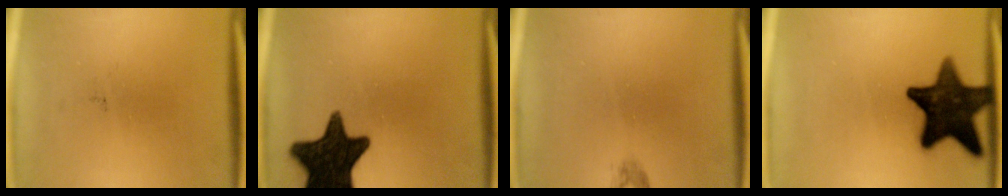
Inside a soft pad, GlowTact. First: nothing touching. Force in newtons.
{"total": 15.9}
{"total": 0.8}
{"total": 16.2}